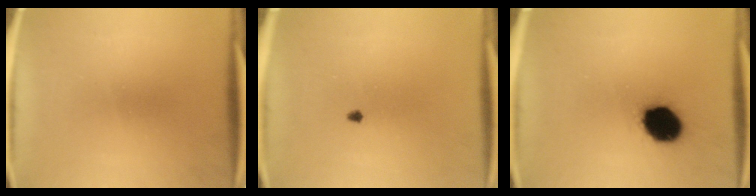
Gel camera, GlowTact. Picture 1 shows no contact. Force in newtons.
{"total": 0.7}
{"total": 13.1}